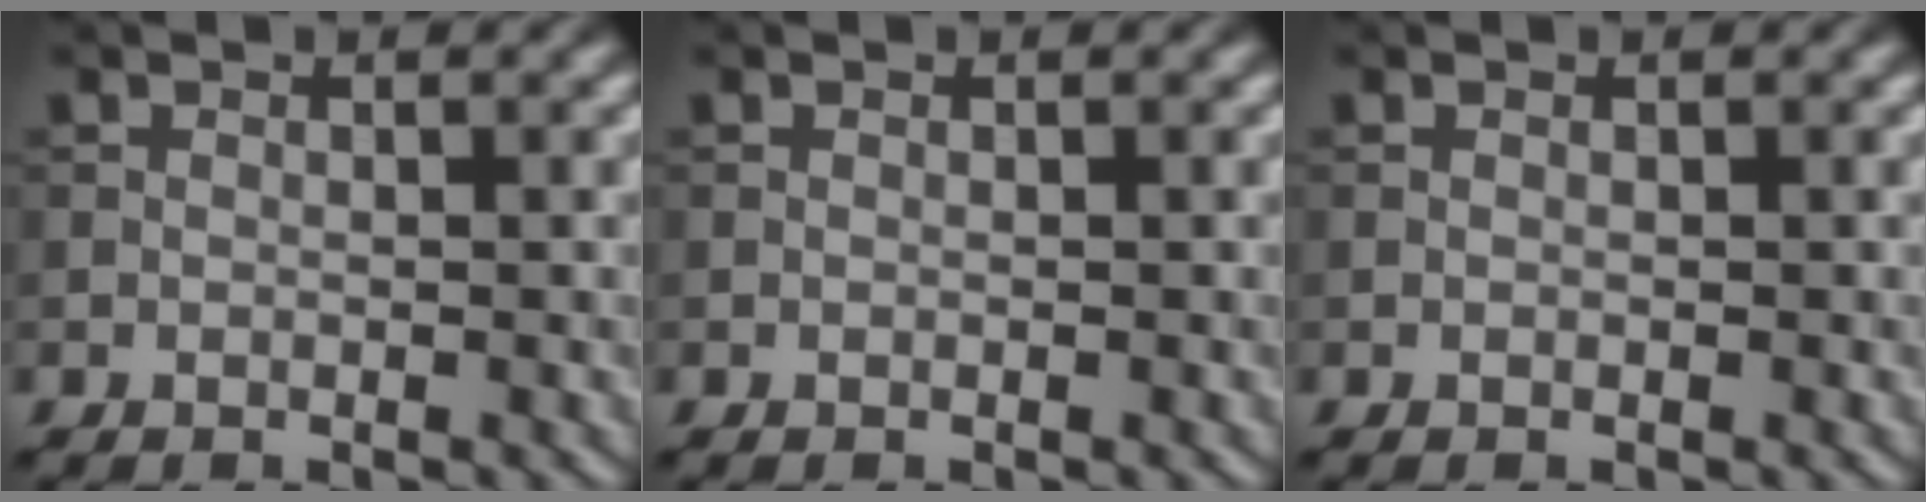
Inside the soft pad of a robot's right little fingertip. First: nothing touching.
{"total": 0.0}
{"total": 0.0}